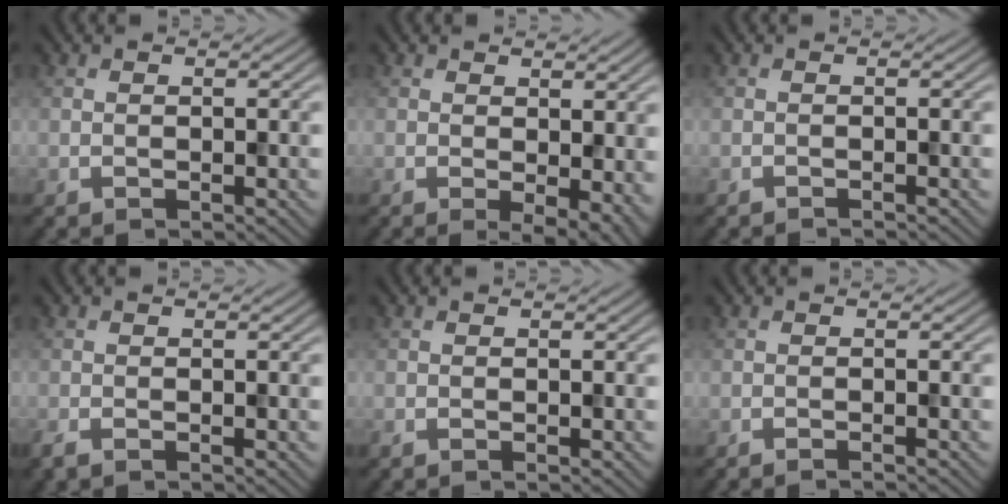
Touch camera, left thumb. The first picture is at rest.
{"total": 4.7, "force": [-0.2, 2.2, 4.2], "torque": [-0.063, -0.012, 0.007]}
{"total": 0.7, "force": [-0.7, 0.0, 0.3], "torque": [0.002, 0.002, -0.014]}
{"total": 1.4, "force": [-1.2, 0.2, 0.7], "torque": [-0.017, -0.008, -0.026]}
{"total": 0.6, "force": [-0.5, 0.0, 0.3], "torque": [-0.006, -0.003, -0.012]}
{"total": 1.0, "force": [-0.8, 0.1, 0.5], "torque": [0.001, 0.002, -0.017]}